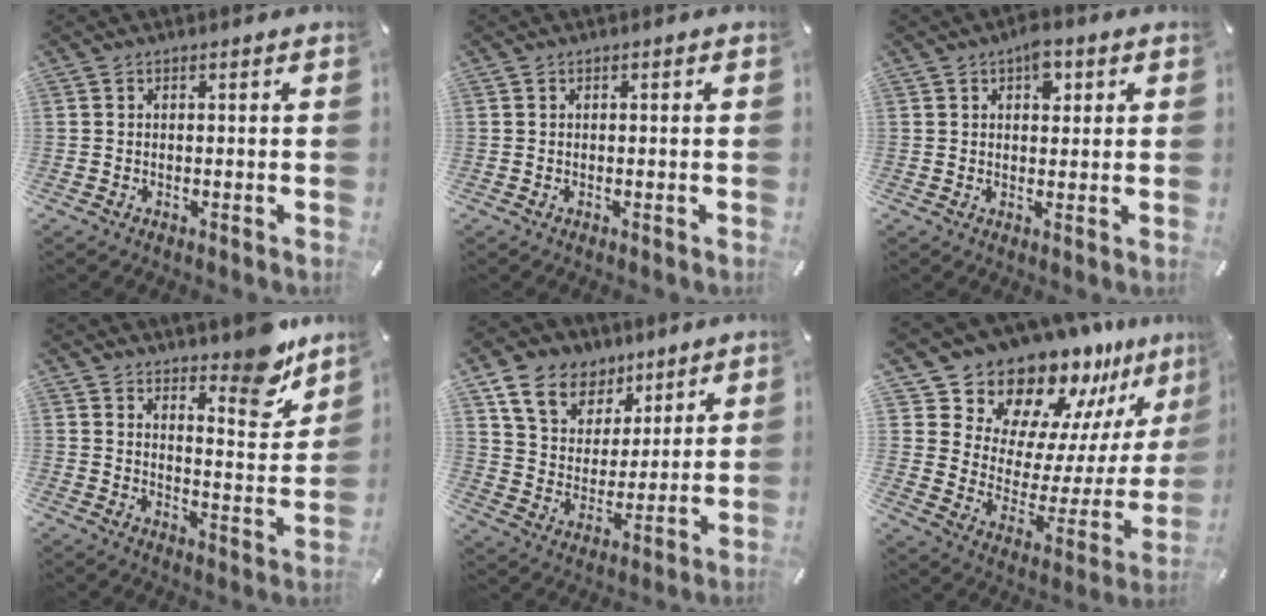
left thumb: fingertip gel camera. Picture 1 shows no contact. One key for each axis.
{"total": 0.0}
{"total": 4.6, "fx": 2.0, "fy": 2.7, "fz": 3.1, "tx": -0.027, "ty": -0.008, "tz": 0.026}
{"total": 11.1, "fx": 9.5, "fy": 3.9, "fz": 4.4, "tx": -0.032, "ty": -0.088, "tz": 0.163}
{"total": 12.2, "fx": 7.7, "fy": 8.9, "fz": 3.2, "tx": -0.085, "ty": -0.044, "tz": 0.153}
{"total": 16.6, "fx": 15.3, "fy": 6.5, "fz": 0.8, "tx": -0.019, "ty": -0.165, "tz": 0.271}